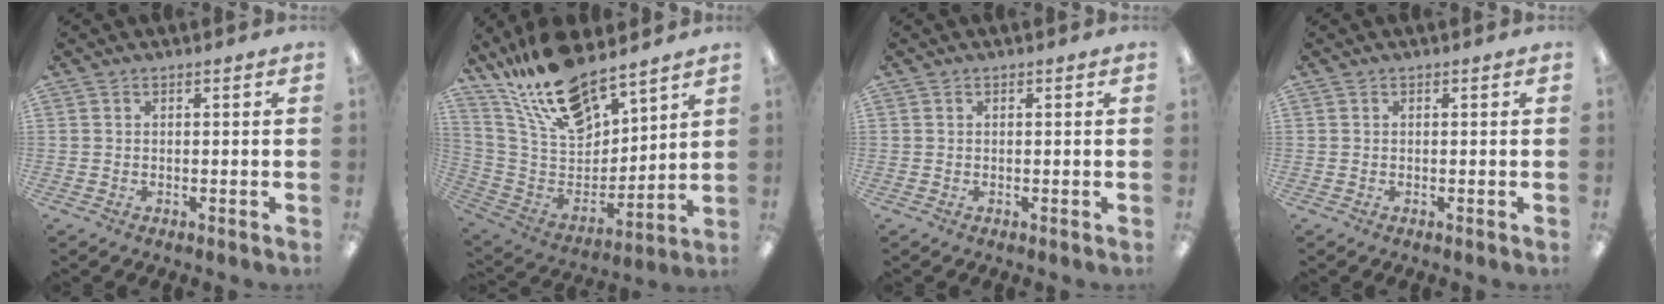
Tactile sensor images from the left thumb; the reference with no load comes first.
{"total": 19.7, "force": [16.2, 6.9, 8.8], "torque": [-0.178, -0.101, 0.290]}
{"total": 0.0}
{"total": 0.0}